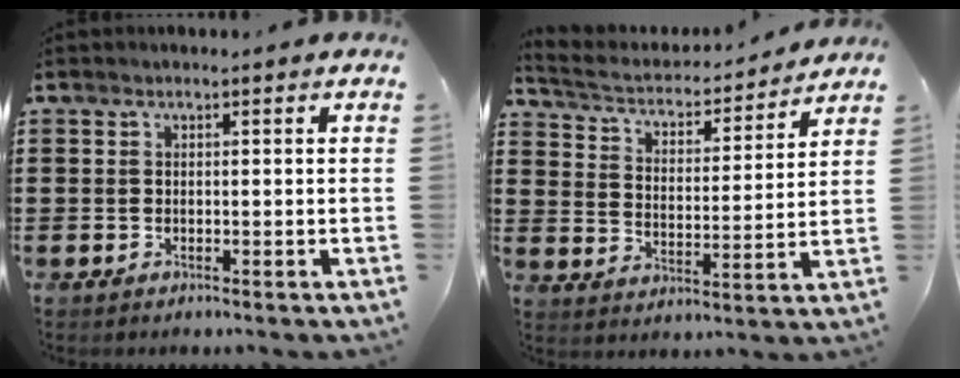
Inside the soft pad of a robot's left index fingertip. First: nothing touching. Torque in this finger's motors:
{"motor_torque": [0.36, 0.35, 0.08, 0.03]}